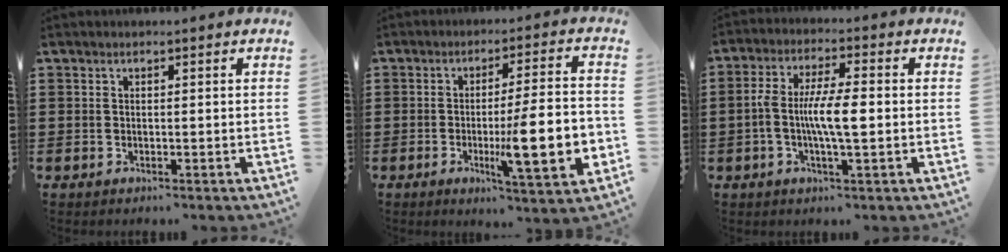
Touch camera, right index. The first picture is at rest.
{"total": 13.7, "force": [-2.8, 2.6, 13.2], "torque": [-0.210, -0.014, -0.046]}
{"total": 7.3, "force": [-0.8, 1.7, 7.1], "torque": [-0.145, -0.004, -0.021]}